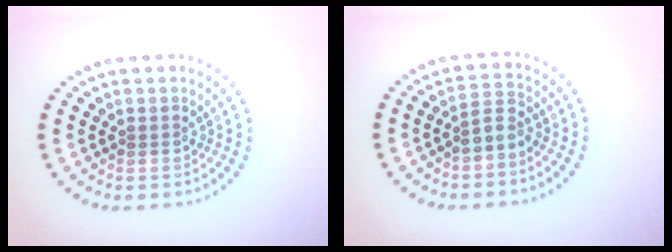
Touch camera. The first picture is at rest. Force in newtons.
{"total": 1.9, "press": 1.6, "slide": 1.1}